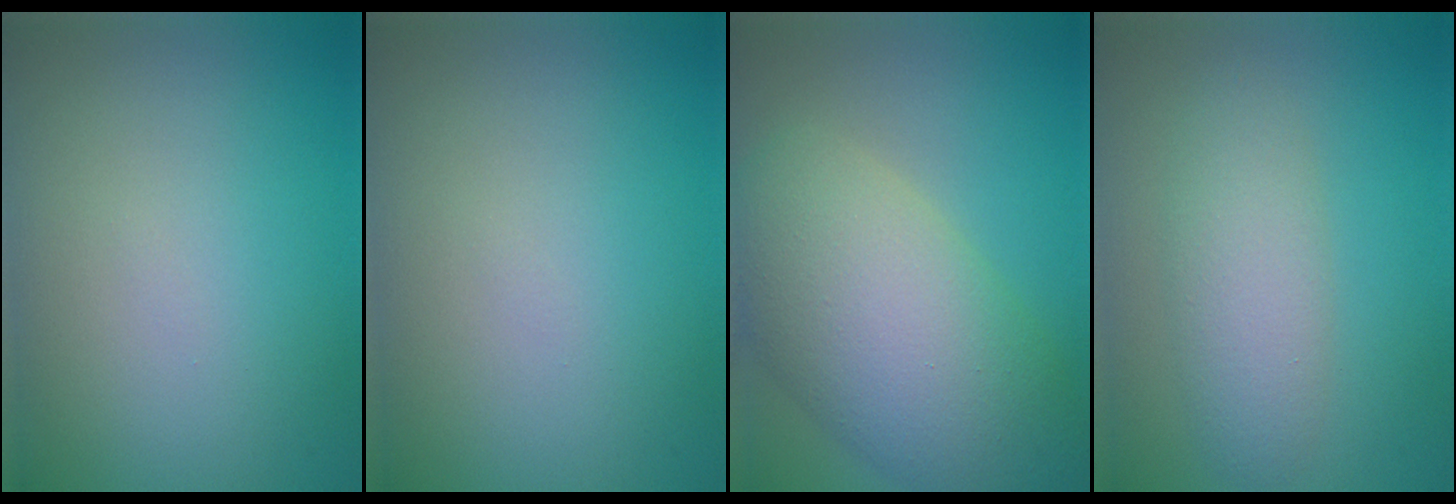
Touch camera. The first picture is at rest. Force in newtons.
{"total": 0.0}
{"total": 10.2, "press": 10.2, "slide": 0.6}
{"total": 3.5, "press": 3.5, "slide": 0.1}